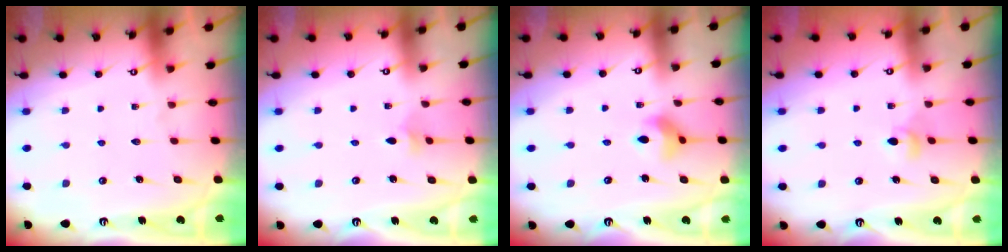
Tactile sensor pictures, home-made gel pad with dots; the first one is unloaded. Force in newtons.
{"total": 2.1, "press": 2.1, "slide": 0.5}
{"total": 7.8, "press": 7.7, "slide": 0.9}
{"total": 3.5, "press": 3.4, "slide": 0.8}